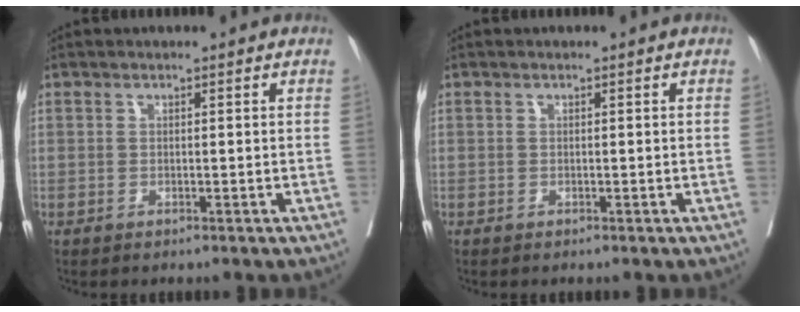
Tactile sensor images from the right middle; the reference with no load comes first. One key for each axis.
{"total": 0.0}